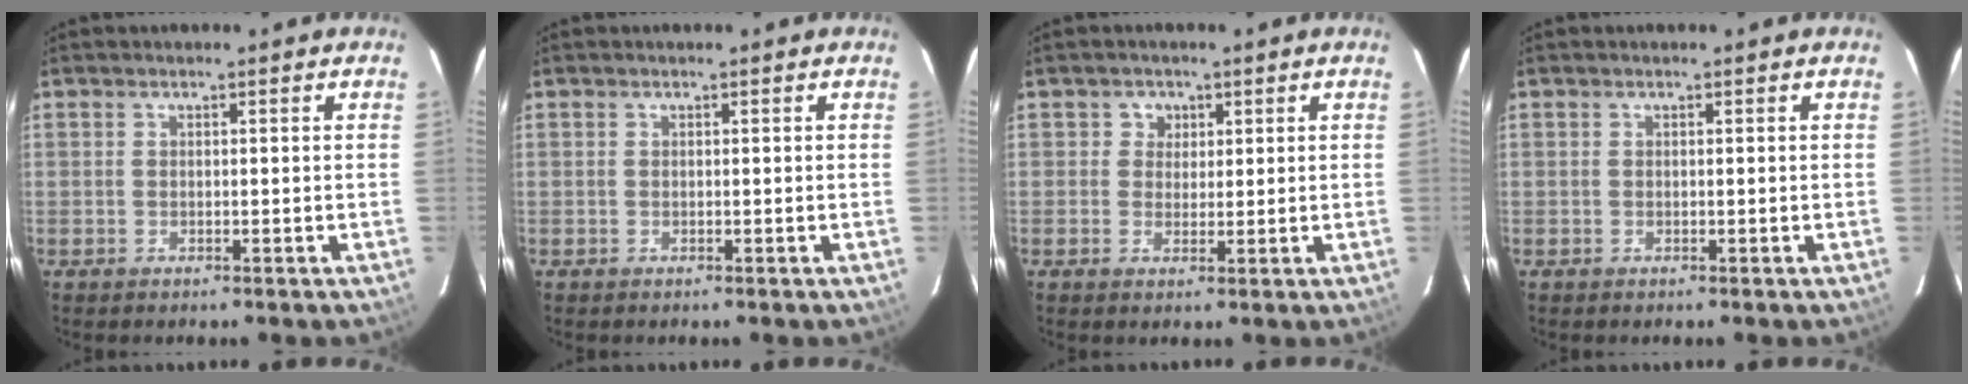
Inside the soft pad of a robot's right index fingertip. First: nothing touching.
{"total": 0.0}
{"total": 2.8, "force": [0.8, 2.7, 0.0], "torque": [0.013, 0.014, 0.010]}
{"total": 0.0}